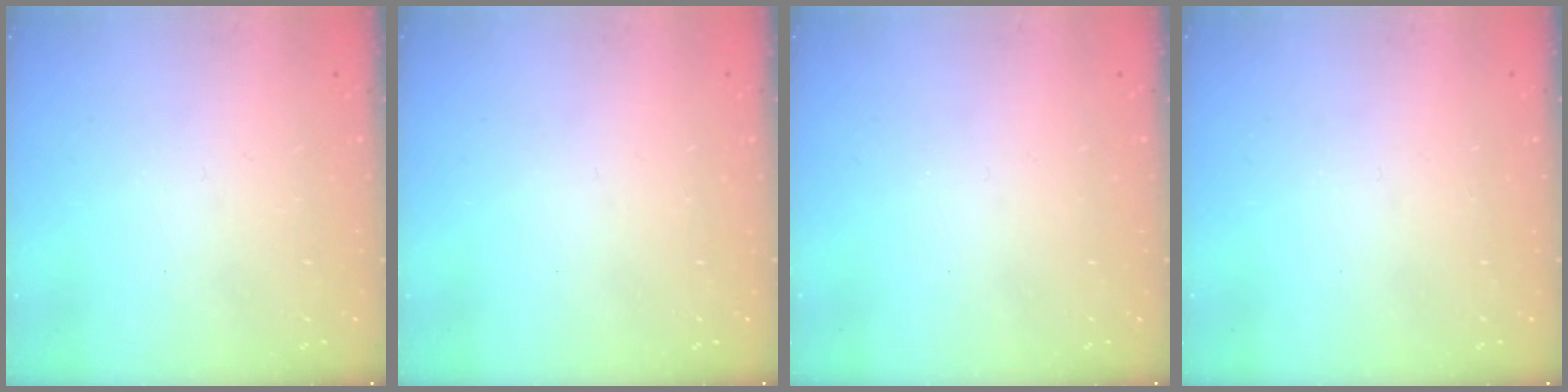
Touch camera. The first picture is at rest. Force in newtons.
{"total": 0.0}
{"total": 0.0}
{"total": 0.0}